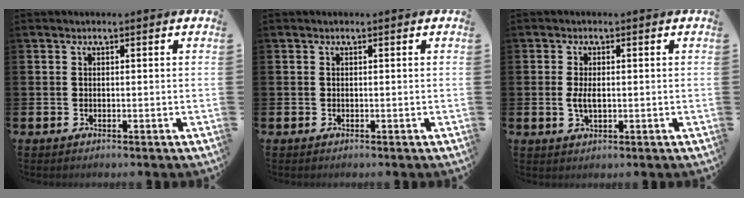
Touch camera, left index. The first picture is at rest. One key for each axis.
{"total": 0.0}
{"total": 2.5, "fx": 0.0, "fy": 1.2, "fz": 2.2, "tx": -0.036, "ty": 0.001, "tz": -0.003}